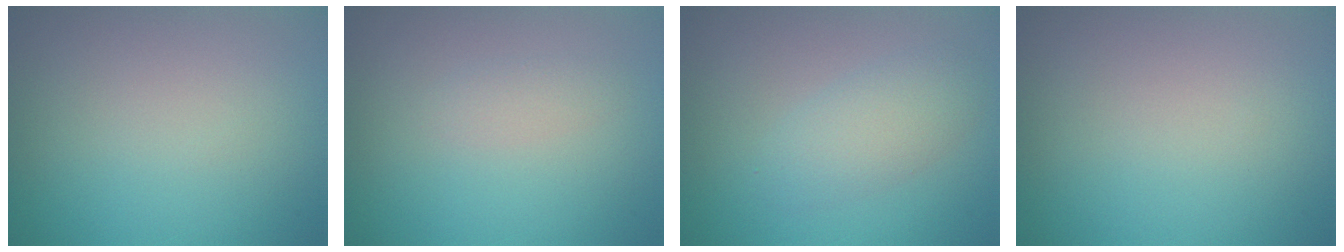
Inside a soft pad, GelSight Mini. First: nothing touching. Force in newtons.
{"total": 1.0, "press": 1.0, "slide": 0.0}
{"total": 2.8, "press": 2.8, "slide": 0.1}
{"total": 0.0}